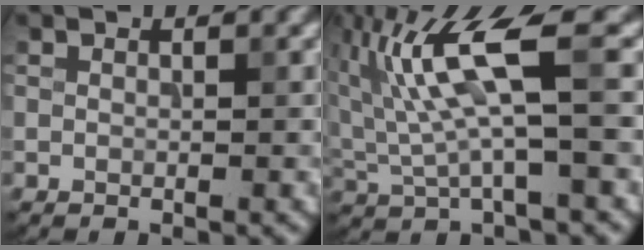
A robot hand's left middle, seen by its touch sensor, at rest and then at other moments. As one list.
[{"total": 7.5, "force": [1.7, 1.6, 7.1], "torque": [-0.151, 0.007, 0.033]}]